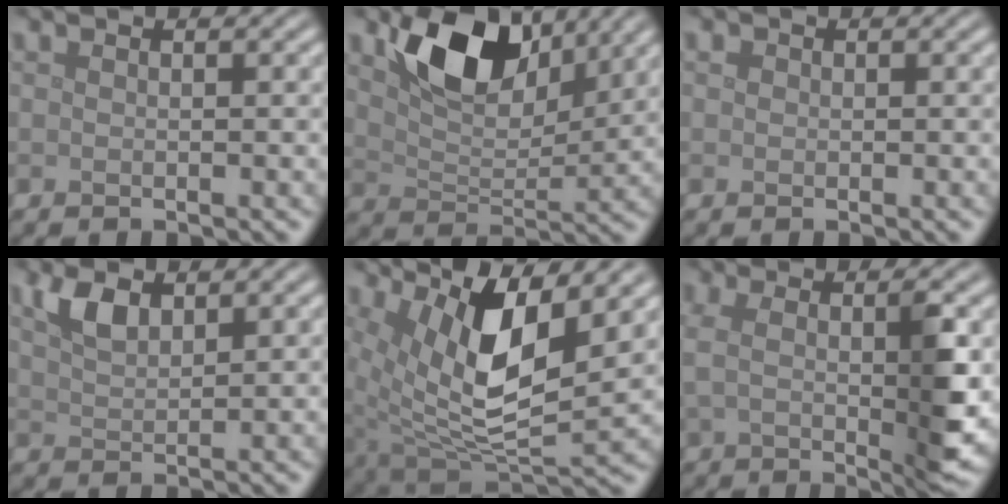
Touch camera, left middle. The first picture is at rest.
{"total": 8.1, "force": [4.5, 4.3, 5.2], "torque": [-0.091, -0.003, 0.077]}
{"total": 0.5, "force": [0.2, 0.5, 0.1], "torque": [0.001, 0.000, 0.001]}
{"total": 2.9, "force": [1.8, 1.3, 1.8], "torque": [-0.042, 0.005, 0.037]}
{"total": 10.1, "force": [4.5, 3.8, 8.2], "torque": [-0.162, -0.012, 0.089]}
{"total": 5.9, "force": [0.4, 1.6, 5.6], "torque": [-0.100, -0.002, 0.007]}